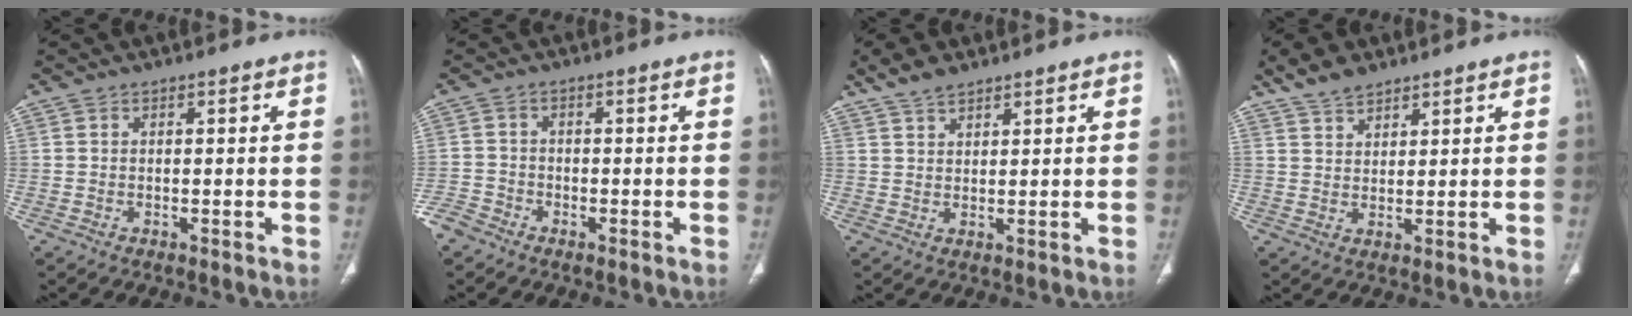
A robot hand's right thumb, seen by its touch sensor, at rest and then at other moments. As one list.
[{"total": 3.7, "force": [-2.8, 2.3, 0.7], "torque": [-0.011, 0.010, -0.062]}, {"total": 4.6, "force": [3.6, 1.9, 2.1], "torque": [-0.038, -0.009, 0.074]}, {"total": 5.5, "force": [4.4, 2.5, 2.2], "torque": [-0.033, -0.015, 0.088]}]